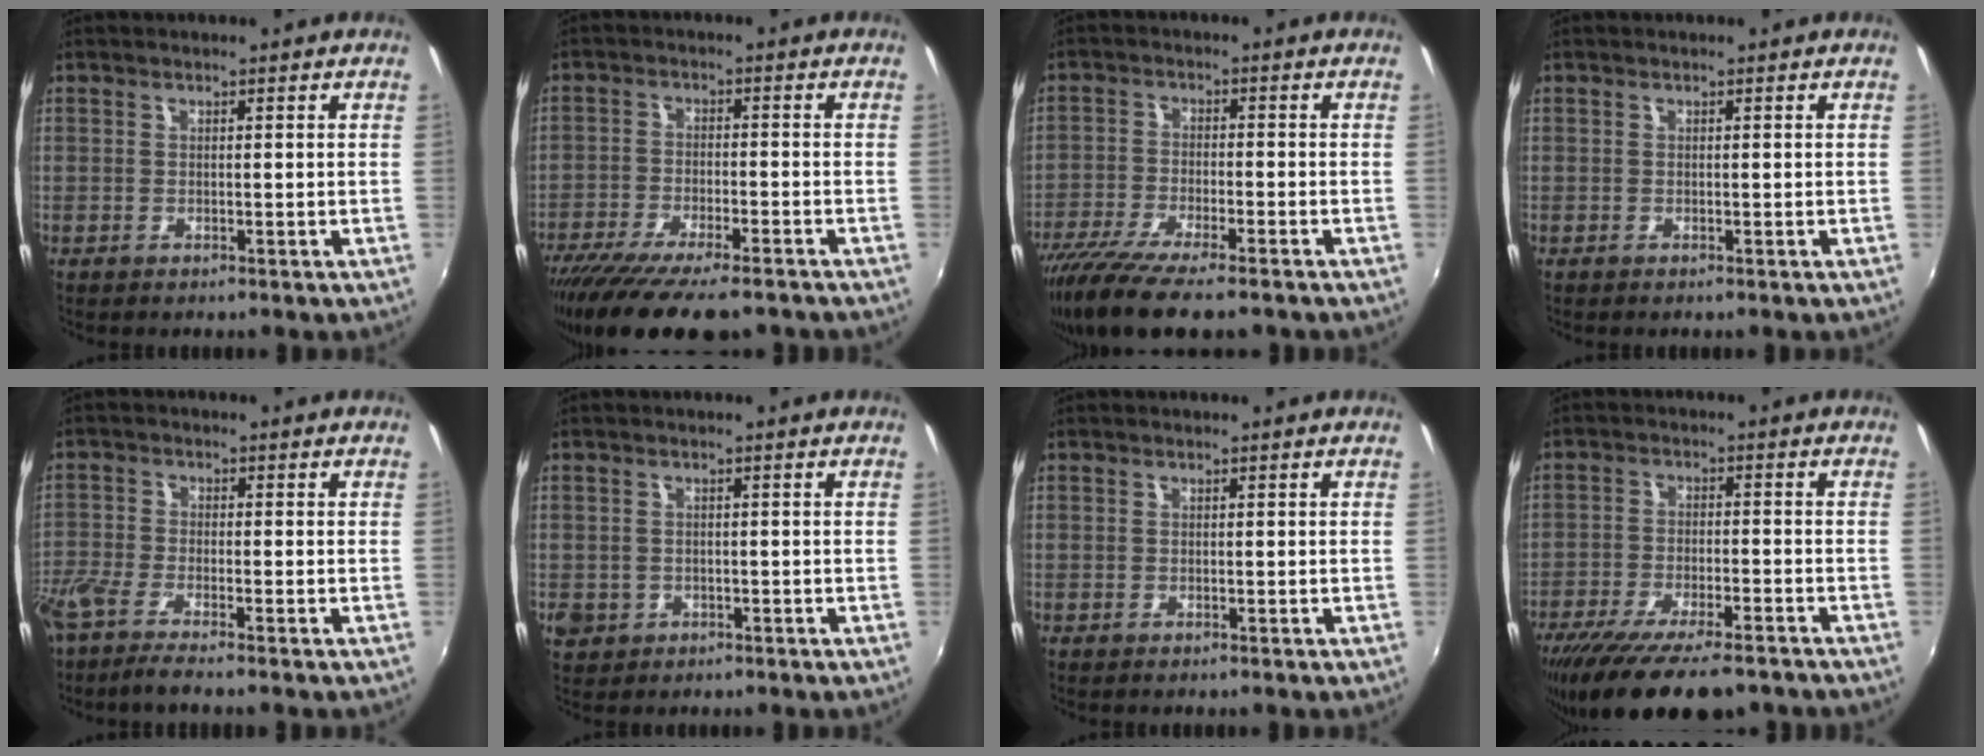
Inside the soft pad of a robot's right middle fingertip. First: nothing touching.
{"total": 17.4, "force": [-14.0, 3.8, 9.7], "torque": [-0.196, -0.054, -0.225]}
{"total": 13.3, "force": [-10.4, 2.7, 8.0], "torque": [-0.173, -0.050, -0.183]}
{"total": 0.0}
{"total": 6.5, "force": [-5.3, 0.7, 3.7], "torque": [-0.098, -0.023, -0.106]}
{"total": 4.3, "force": [-1.0, 3.9, 1.6], "torque": [-0.039, -0.003, -0.012]}
{"total": 0.0}
{"total": 16.7, "force": [-13.1, 4.2, 9.5], "torque": [-0.188, -0.050, -0.204]}